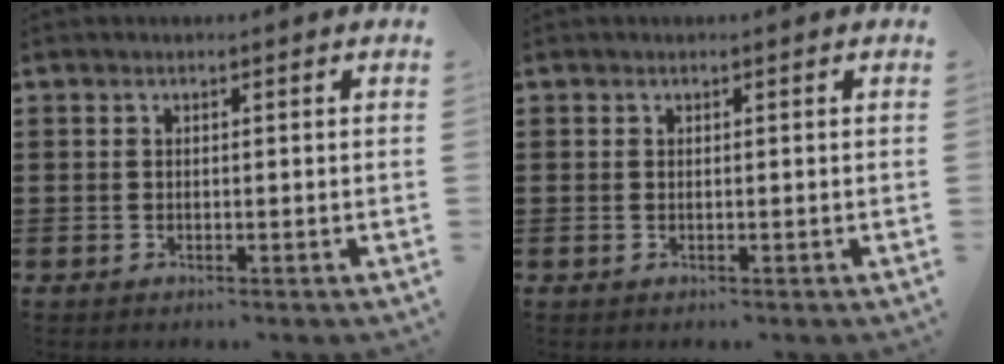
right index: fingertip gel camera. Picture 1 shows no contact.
{"total": 0.0}